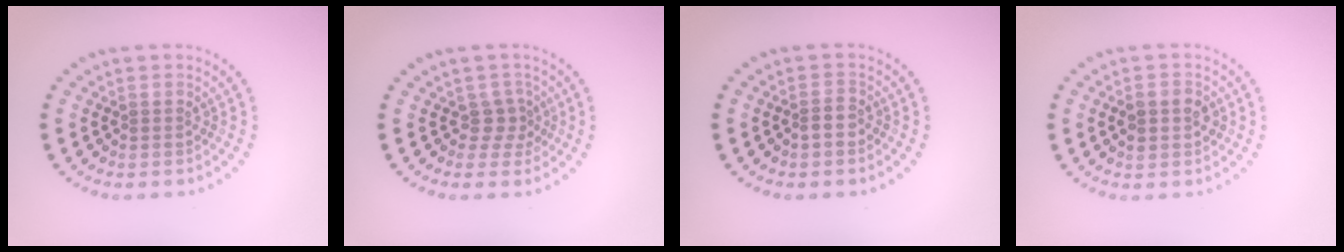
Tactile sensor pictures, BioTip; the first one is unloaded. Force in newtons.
{"total": 1.9, "press": 1.2, "slide": 1.5}
{"total": 1.4, "press": 1.2, "slide": 0.8}
{"total": 2.8, "press": 2.8, "slide": 0.0}